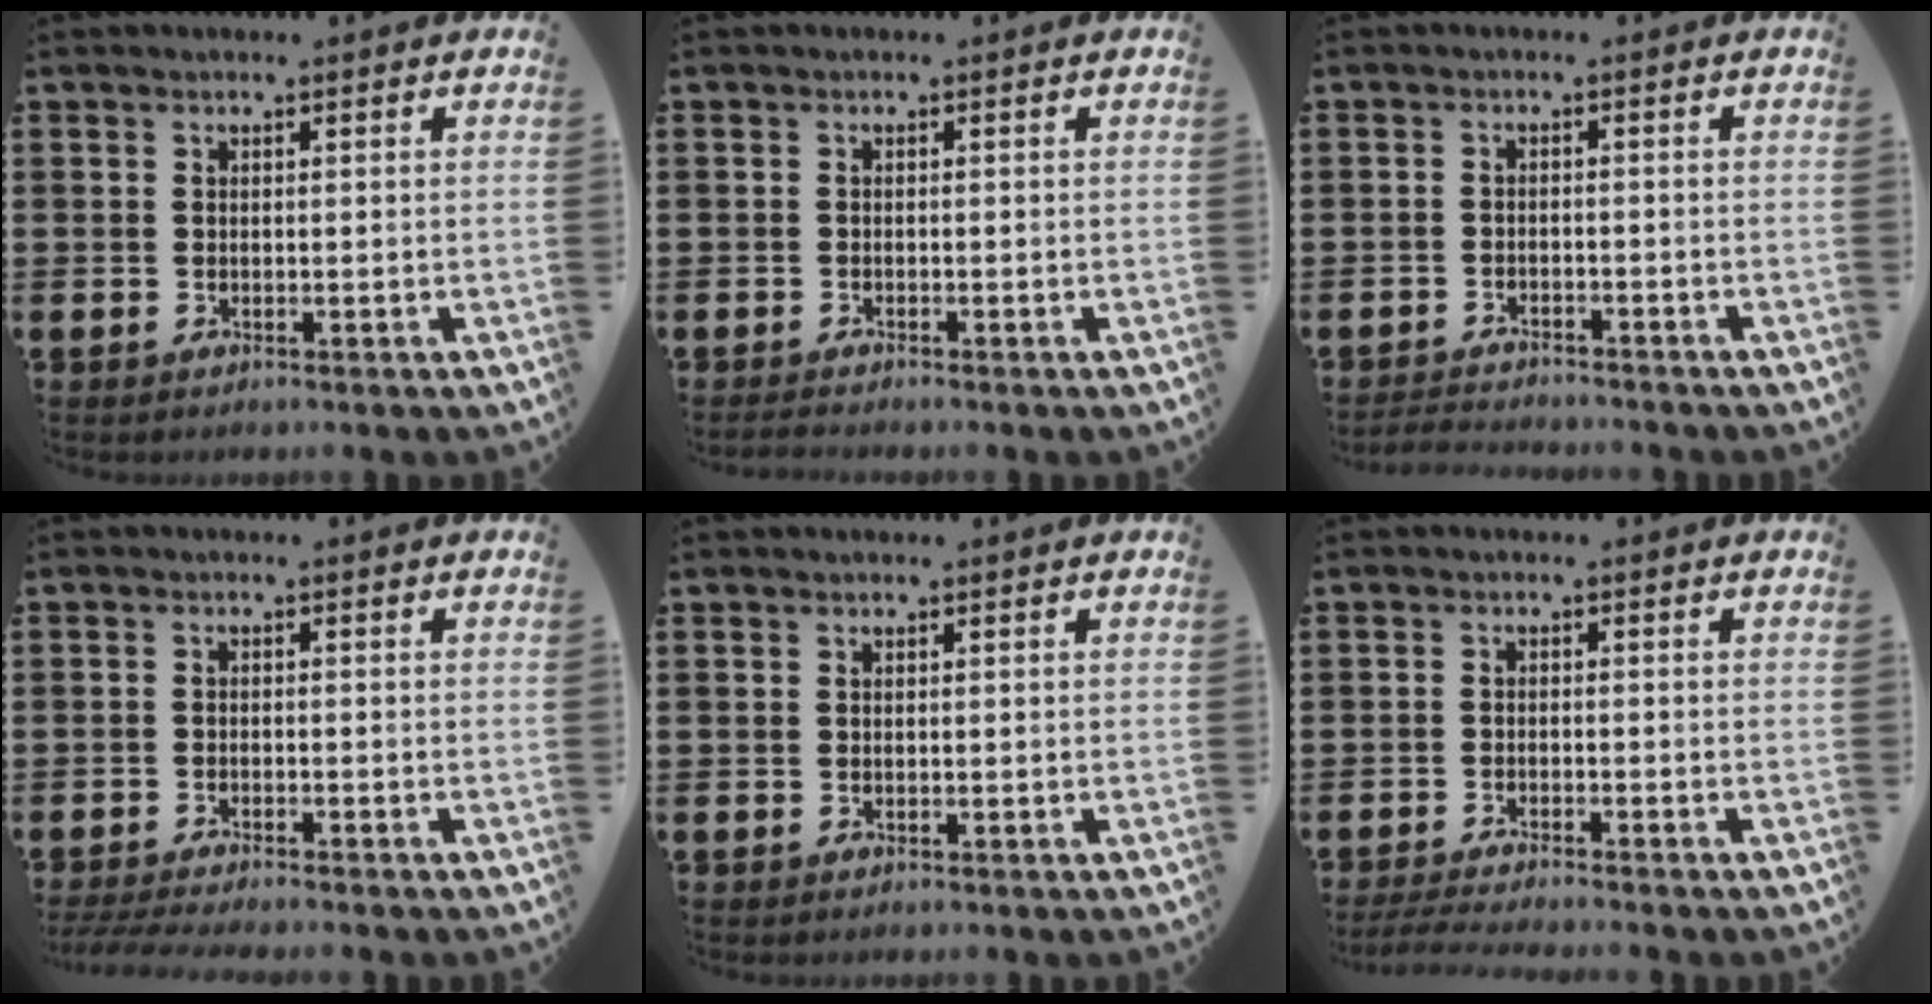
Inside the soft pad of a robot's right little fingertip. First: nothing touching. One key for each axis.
{"total": 0.7, "fx": -0.6, "fy": 0.0, "fz": 0.3, "tx": -0.005, "ty": -0.003, "tz": -0.012}
{"total": 2.0, "fx": -2.0, "fy": 0.0, "fz": -0.1, "tx": -0.003, "ty": 0.002, "tz": -0.044}
{"total": 1.3, "fx": -1.2, "fy": -0.1, "fz": 0.5, "tx": -0.007, "ty": 0.004, "tz": -0.024}
{"total": 0.0}
{"total": 2.1, "fx": -1.9, "fy": -0.1, "fz": 0.8, "tx": -0.010, "ty": 0.002, "tz": -0.037}